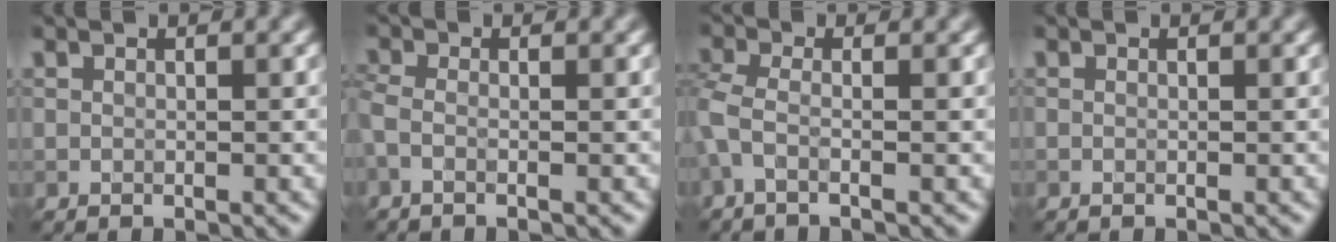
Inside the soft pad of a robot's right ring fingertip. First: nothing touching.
{"total": 1.7, "force": [-0.7, 0.8, 1.3], "torque": [-0.029, -0.007, -0.020]}
{"total": 2.0, "force": [-0.8, 0.5, 1.8], "torque": [-0.045, -0.009, -0.029]}
{"total": 0.0}